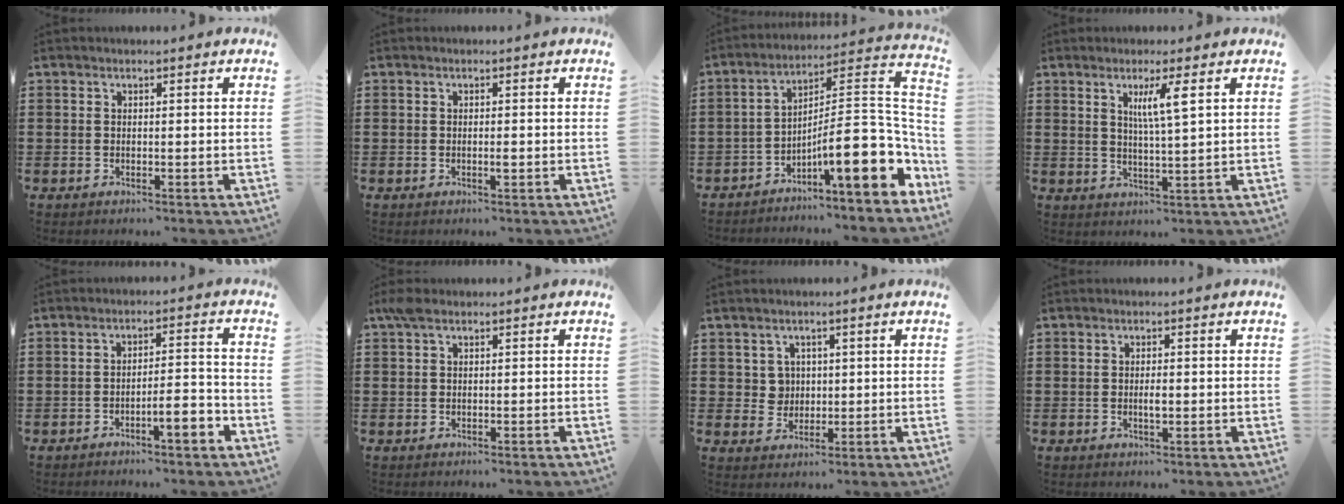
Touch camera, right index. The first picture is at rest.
{"total": 1.1, "force": [-0.3, 0.2, 1.0], "torque": [-0.018, -0.003, -0.005]}
{"total": 15.3, "force": [-6.2, 3.1, 13.7], "torque": [-0.198, -0.021, -0.111]}
{"total": 4.3, "force": [1.8, 0.1, 3.9], "torque": [-0.082, -0.001, 0.027]}
{"total": 5.2, "force": [-3.2, 0.8, 4.0], "torque": [-0.067, 0.002, -0.057]}
{"total": 1.2, "force": [-0.1, 0.3, 1.2], "torque": [-0.025, -0.001, -0.001]}
{"total": 3.2, "force": [1.0, 2.9, 0.9], "torque": [-0.032, 0.012, 0.017]}
{"total": 1.8, "force": [-0.2, 0.5, 1.7], "torque": [-0.032, 0.000, -0.005]}